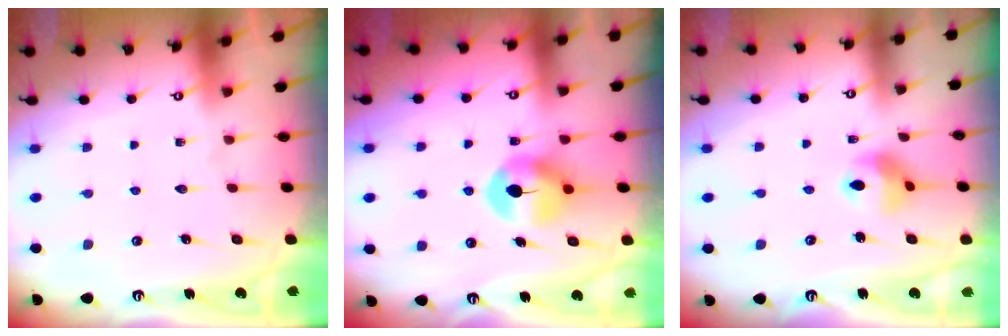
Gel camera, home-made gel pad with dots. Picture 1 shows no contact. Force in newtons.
{"total": 8.4, "press": 8.3, "slide": 1.2}
{"total": 9.0, "press": 8.9, "slide": 1.6}